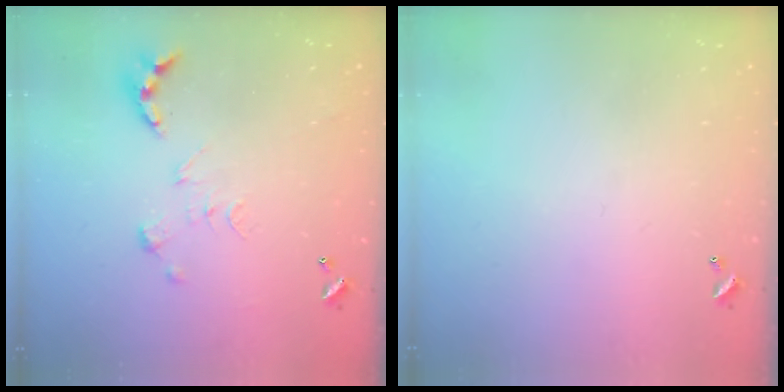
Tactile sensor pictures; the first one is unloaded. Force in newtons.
{"total": 0.0}